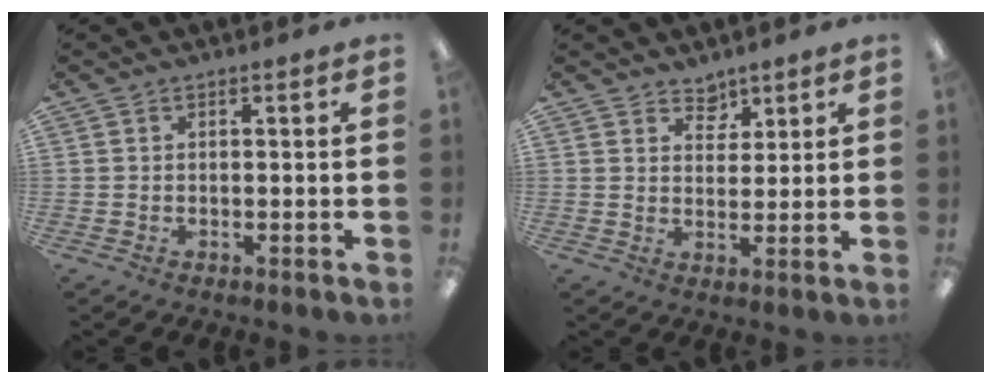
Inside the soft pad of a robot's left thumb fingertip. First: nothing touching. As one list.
[{"total": 4.6, "force": [3.7, 2.6, 0.4], "torque": [0.002, -0.023, 0.066]}]